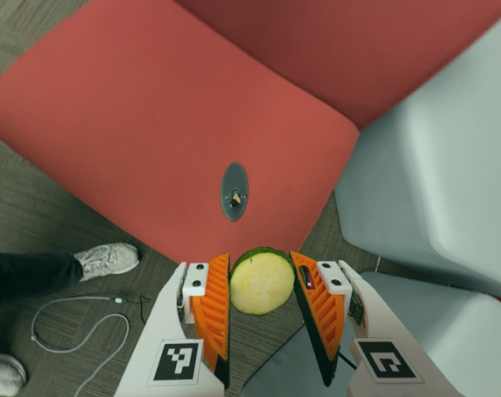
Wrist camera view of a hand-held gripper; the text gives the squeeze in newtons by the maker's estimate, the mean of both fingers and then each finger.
{"total": 8.2, "left": 8.5, "right": 8.0}